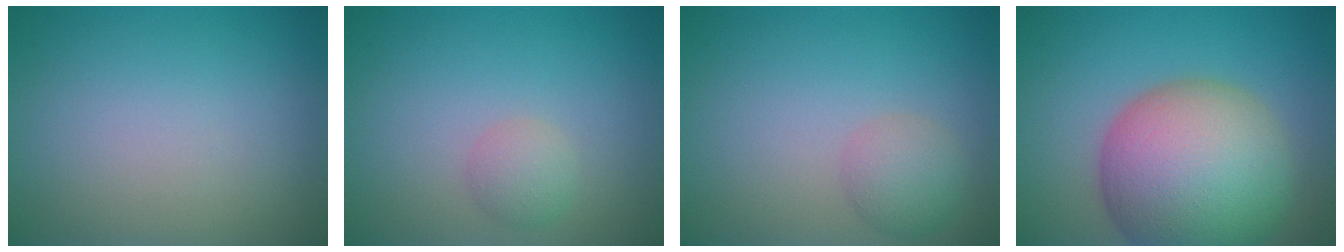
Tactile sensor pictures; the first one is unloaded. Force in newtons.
{"total": 1.7, "press": 1.7, "slide": 0.1}
{"total": 2.6, "press": 2.6, "slide": 0.1}
{"total": 13.9, "press": 13.9, "slide": 0.9}